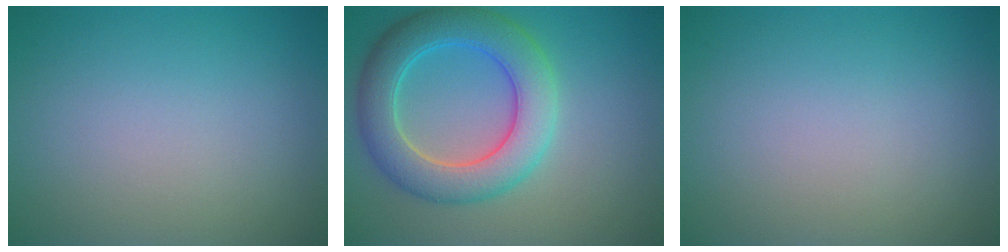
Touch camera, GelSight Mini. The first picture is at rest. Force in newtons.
{"total": 6.9, "press": 6.9, "slide": 0.5}
{"total": 0.0}